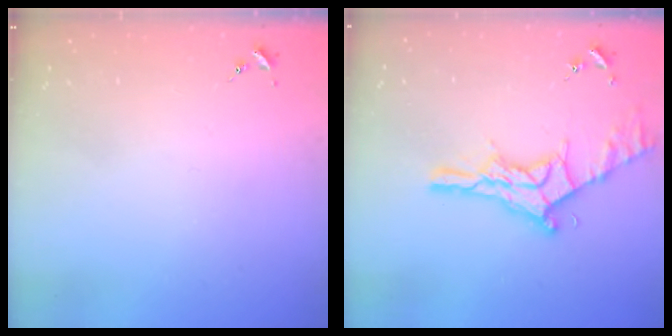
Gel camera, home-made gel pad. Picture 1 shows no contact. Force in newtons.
{"total": 17.0, "press": 17.0, "slide": 1.2}